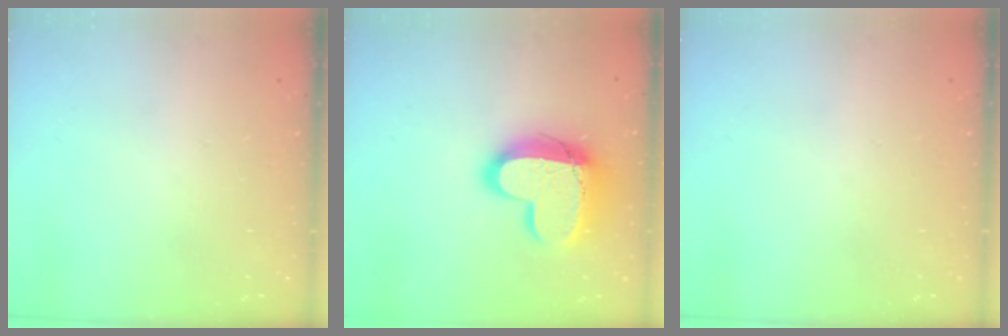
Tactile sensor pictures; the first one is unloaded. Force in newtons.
{"total": 16.7, "press": 16.7, "slide": 1.5}
{"total": 0.0}